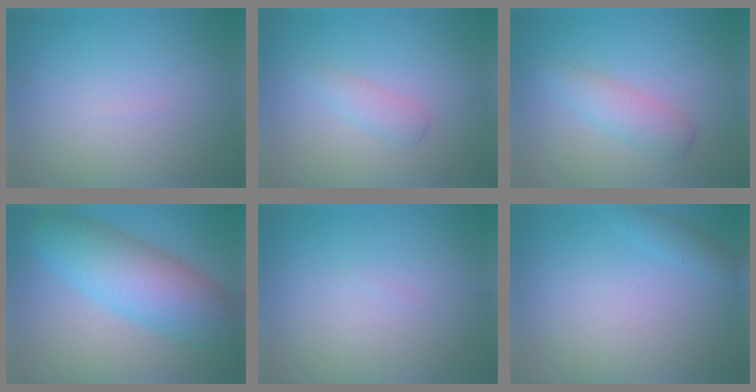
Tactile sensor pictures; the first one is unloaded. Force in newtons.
{"total": 1.5, "press": 1.5, "slide": 0.1}
{"total": 2.4, "press": 2.4, "slide": 0.1}
{"total": 8.7, "press": 8.7, "slide": 0.3}
{"total": 0.0}
{"total": 1.3, "press": 1.3, "slide": 0.1}